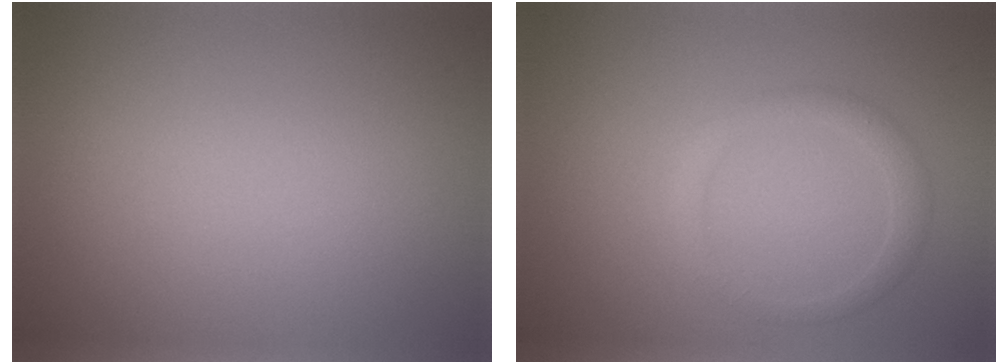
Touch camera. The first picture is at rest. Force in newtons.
{"total": 1.6, "press": 1.6, "slide": 0.1}